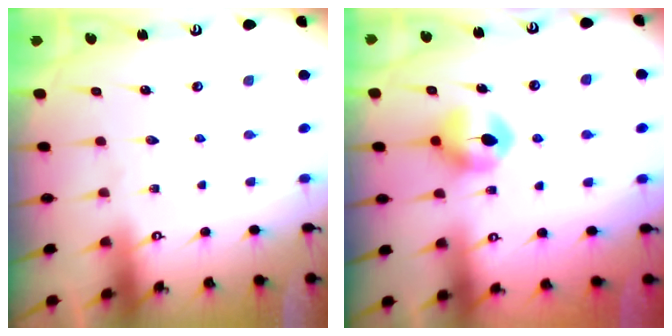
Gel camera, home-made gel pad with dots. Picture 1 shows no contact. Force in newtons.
{"total": 8.4, "press": 8.4, "slide": 0.3}